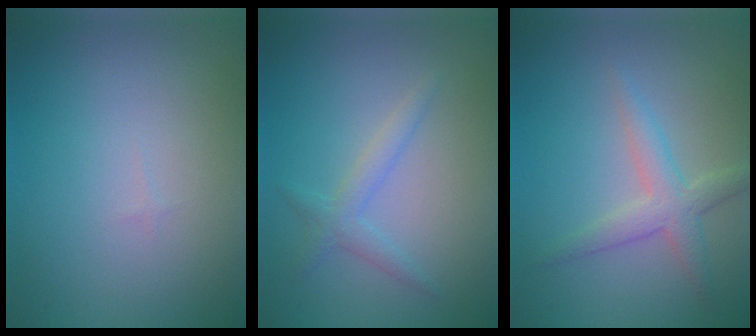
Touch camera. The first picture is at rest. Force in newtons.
{"total": 1.7, "press": 1.7, "slide": 0.1}
{"total": 2.7, "press": 2.7, "slide": 0.0}